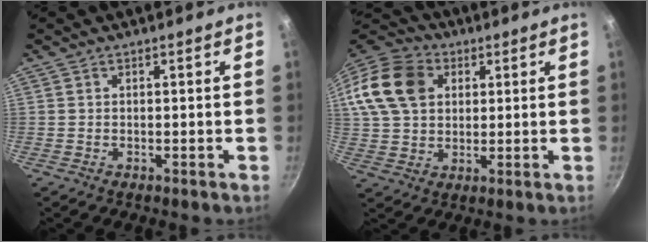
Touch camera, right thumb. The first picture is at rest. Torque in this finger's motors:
{"motor_torque": [0.10, 0.36, 0.38, -0.32, 0.19]}